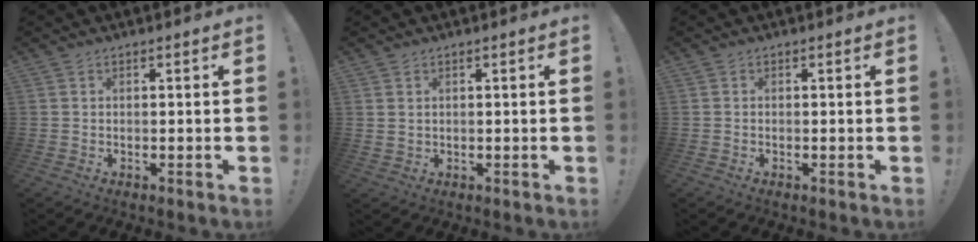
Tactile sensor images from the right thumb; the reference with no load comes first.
{"total": 1.4, "force": [0.7, 1.1, 0.7], "torque": [-0.012, 0.002, 0.012]}
{"total": 0.0}